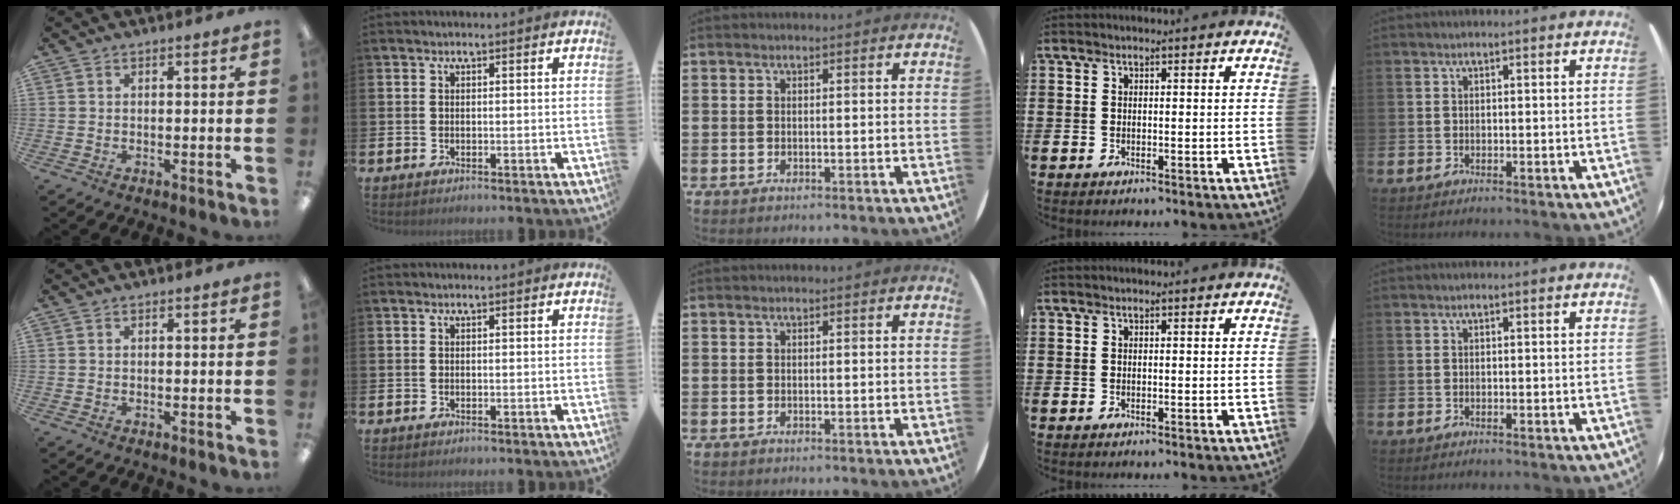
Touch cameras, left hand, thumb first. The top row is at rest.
{}